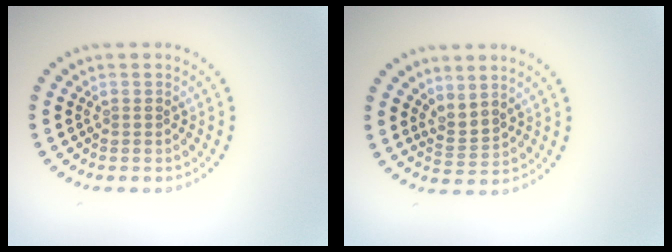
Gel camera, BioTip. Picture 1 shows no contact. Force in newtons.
{"total": 2.1, "press": 1.3, "slide": 1.6}